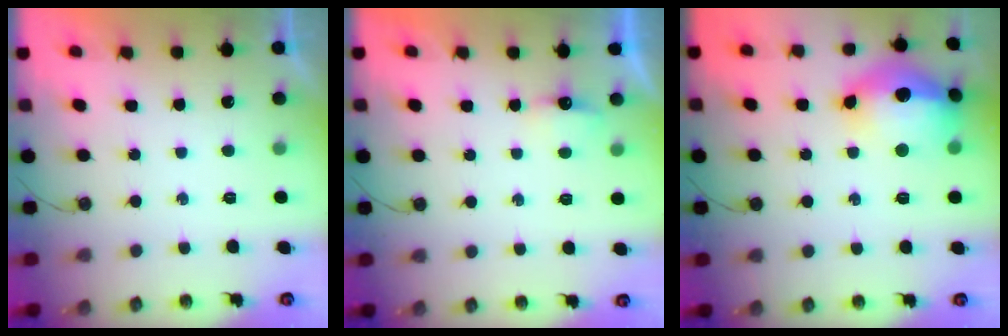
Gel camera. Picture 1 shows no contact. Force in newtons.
{"total": 3.9, "press": 3.8, "slide": 0.7}
{"total": 18.0, "press": 17.9, "slide": 1.5}